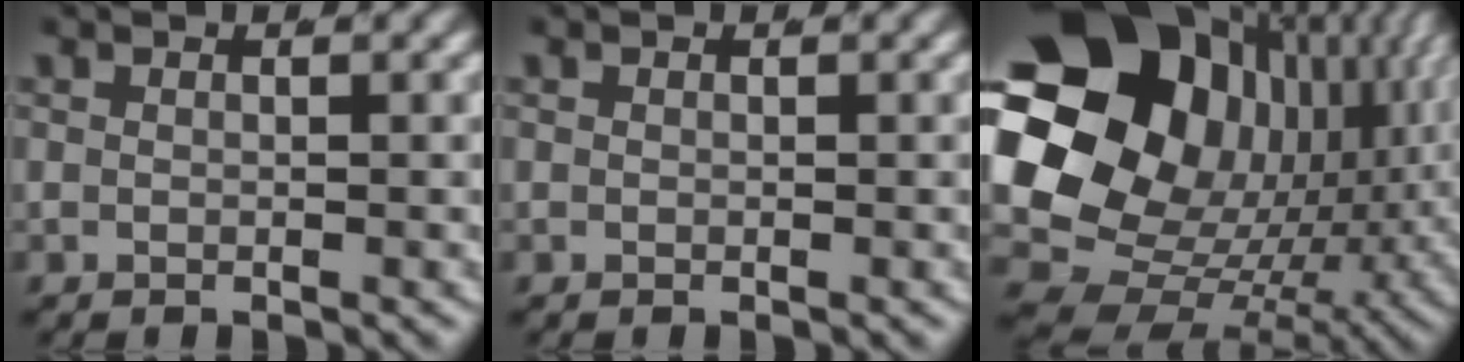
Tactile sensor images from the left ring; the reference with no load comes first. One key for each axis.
{"total": 0.0}
{"total": 27.7, "fx": 1.9, "fy": 20.5, "fz": 18.5, "tx": -0.301, "ty": -0.032, "tz": 0.032}